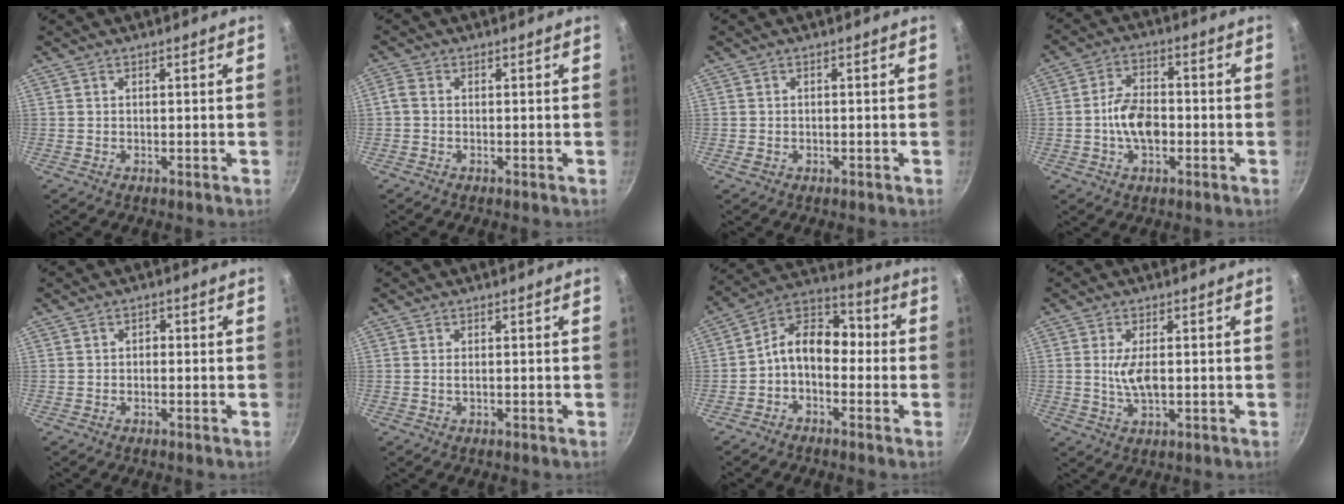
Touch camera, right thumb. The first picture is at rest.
{"total": 1.7, "force": [-0.4, 1.2, 1.2], "torque": [-0.030, 0.005, -0.012]}
{"total": 1.1, "force": [-0.4, 0.7, 0.7], "torque": [-0.014, 0.002, -0.006]}
{"total": 8.5, "force": [-1.7, 5.1, 6.6], "torque": [-0.107, 0.021, -0.036]}
{"total": 1.1, "force": [-0.2, 0.9, 0.6], "torque": [-0.007, 0.006, -0.005]}
{"total": 0.6, "force": [0.0, 0.2, 0.6], "torque": [-0.015, -0.001, 0.000]}
{"total": 10.7, "force": [-1.7, 7.4, 7.6], "torque": [-0.101, 0.053, -0.056]}
{"total": 5.1, "force": [0.2, 2.1, 4.7], "torque": [-0.092, -0.006, 0.004]}